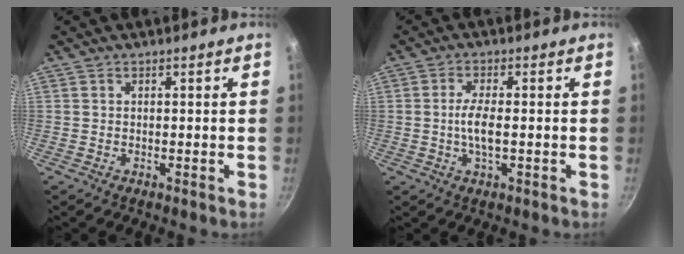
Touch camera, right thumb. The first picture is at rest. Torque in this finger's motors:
{"motor_torque": [-0.32, 0.36, 0.78, 0.36, 0.09]}